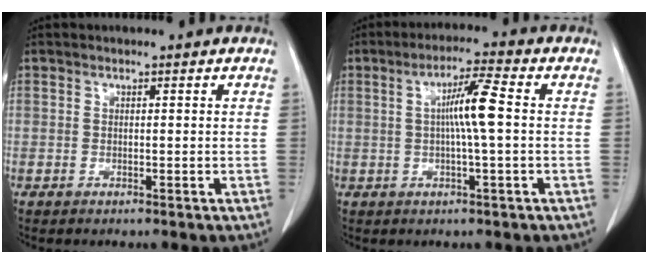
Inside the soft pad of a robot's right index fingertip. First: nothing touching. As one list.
[{"total": 5.6, "force": [0.3, 0.3, 5.6], "torque": [-0.098, 0.012, 0.004]}]